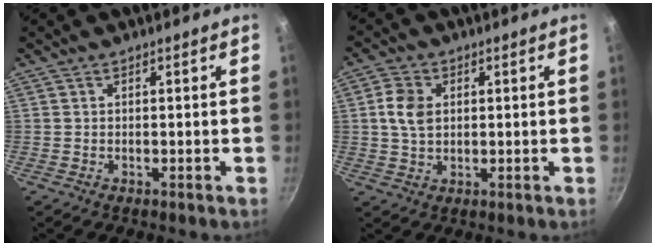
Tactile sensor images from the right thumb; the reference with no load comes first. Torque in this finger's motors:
{"motor_torque": [-0.57, 0.35, 0.79, -0.16, 0.07]}